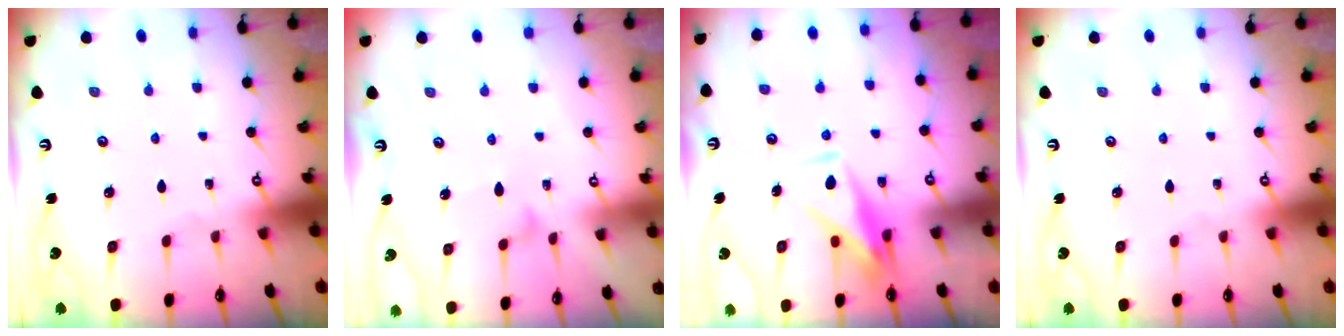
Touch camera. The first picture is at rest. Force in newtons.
{"total": 6.9, "press": 6.9, "slide": 0.4}
{"total": 8.0, "press": 8.0, "slide": 0.4}
{"total": 0.0}